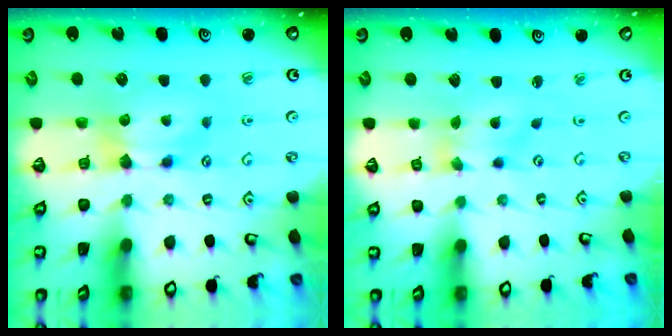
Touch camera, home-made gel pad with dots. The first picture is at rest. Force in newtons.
{"total": 1.2, "press": 0.0, "slide": 1.2}